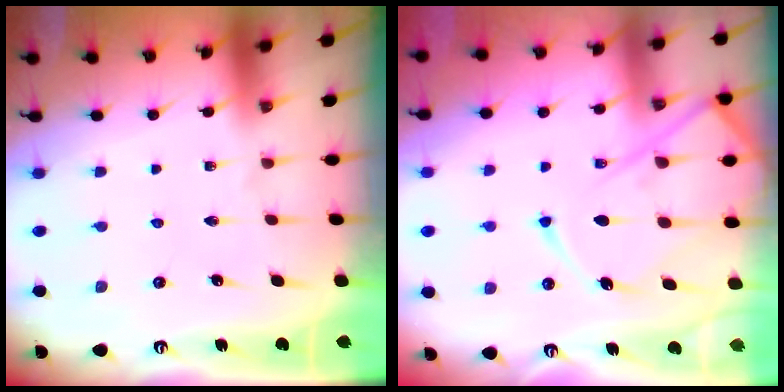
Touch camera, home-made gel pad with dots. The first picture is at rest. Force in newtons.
{"total": 15.5, "press": 15.4, "slide": 1.5}